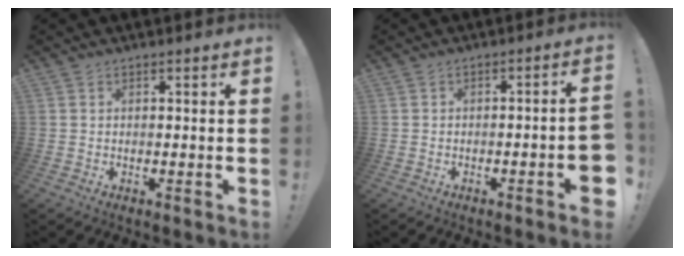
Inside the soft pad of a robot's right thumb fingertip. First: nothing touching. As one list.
[{"total": 5.2, "force": [-2.2, 0.2, 4.7], "torque": [-0.075, 0.005, -0.029]}]